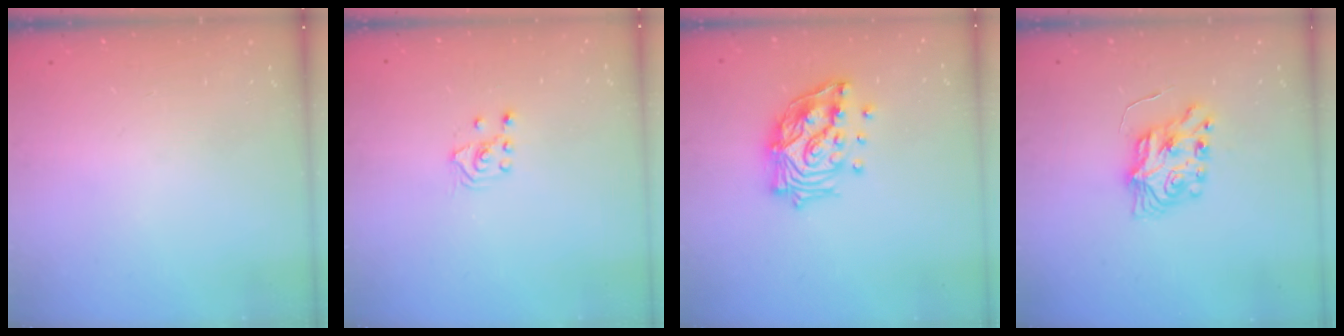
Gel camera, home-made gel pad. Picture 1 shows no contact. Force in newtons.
{"total": 2.6, "press": 2.4, "slide": 0.8}
{"total": 15.2, "press": 15.1, "slide": 1.7}
{"total": 7.3, "press": 7.3, "slide": 0.2}